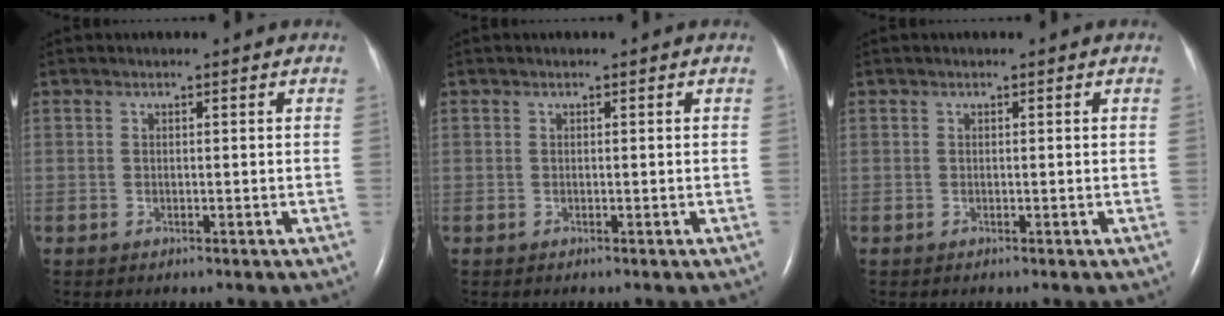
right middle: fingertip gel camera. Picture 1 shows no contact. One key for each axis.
{"total": 0.0}
{"total": 0.0}